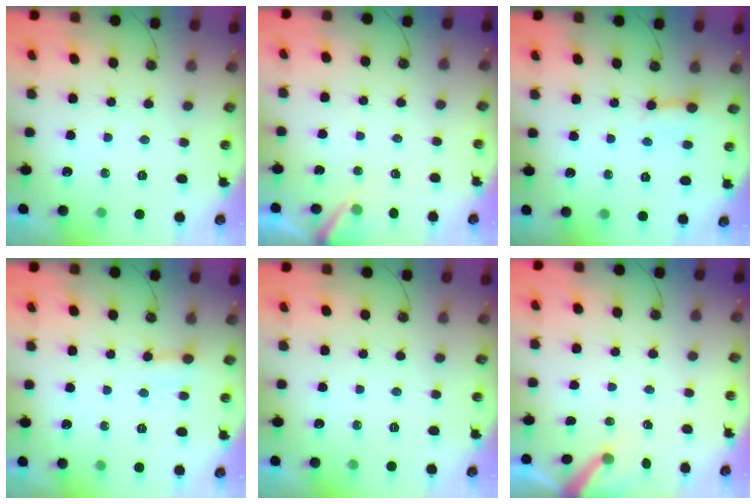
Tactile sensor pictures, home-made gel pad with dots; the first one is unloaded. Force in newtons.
{"total": 3.6, "press": 3.6, "slide": 0.1}
{"total": 3.3, "press": 3.3, "slide": 0.2}
{"total": 2.4, "press": 2.4, "slide": 0.1}
{"total": 0.0}
{"total": 3.5, "press": 3.5, "slide": 0.3}